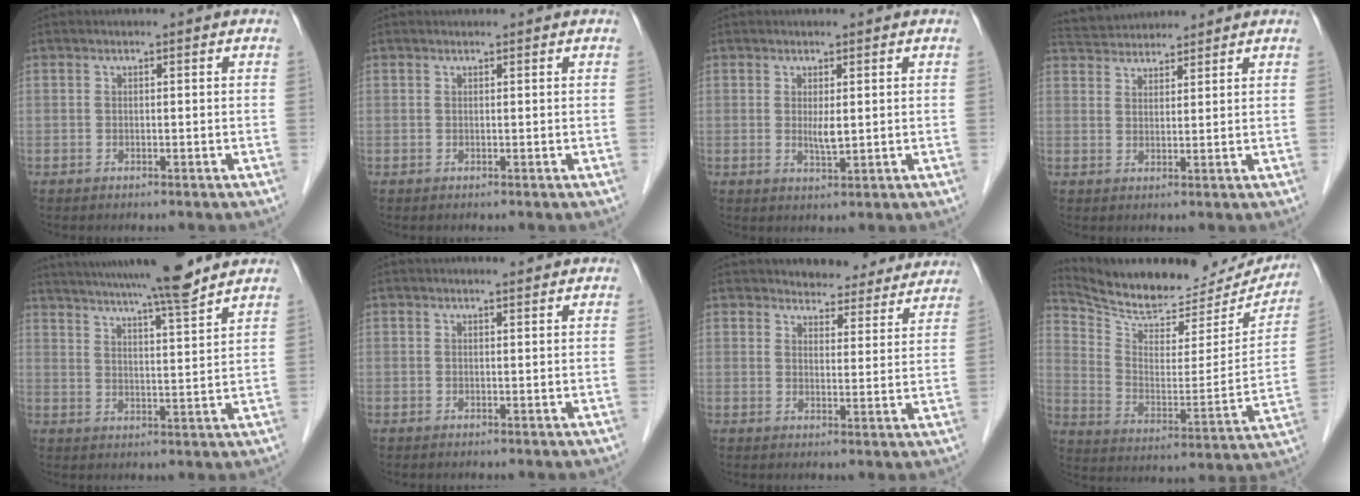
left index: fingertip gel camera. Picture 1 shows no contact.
{"total": 0.9, "force": [0.9, 0.1, 0.1], "torque": [-0.007, 0.012, 0.016]}
{"total": 2.1, "force": [0.4, 0.3, 2.0], "torque": [-0.041, -0.006, 0.012]}
{"total": 7.2, "force": [7.0, 1.3, 1.4], "torque": [-0.030, 0.036, 0.120]}
{"total": 16.2, "force": [14.2, -0.2, 7.8], "torque": [-0.133, 0.007, 0.207]}
{"total": 1.7, "force": [1.5, 0.2, 0.7], "torque": [-0.013, 0.007, 0.024]}
{"total": 12.2, "force": [11.5, 3.6, 2.3], "torque": [0.000, -0.009, 0.127]}
{"total": 23.2, "force": [21.3, 7.1, 6.1], "torque": [-0.103, -0.037, 0.302]}